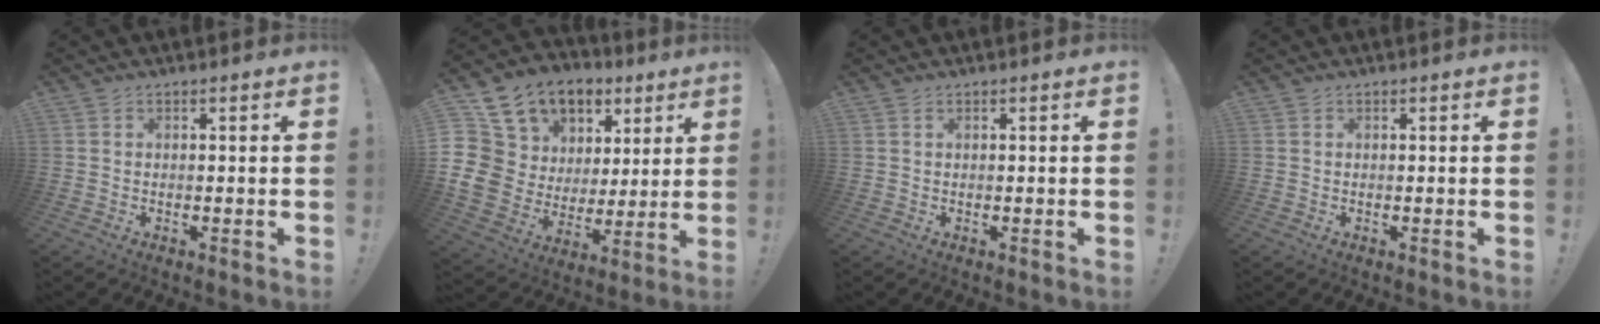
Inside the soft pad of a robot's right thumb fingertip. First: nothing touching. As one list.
[{"total": 14.7, "force": [6.1, 12.5, 4.7], "torque": [-0.093, -0.046, 0.148]}, {"total": 0.0}, {"total": 0.0}]